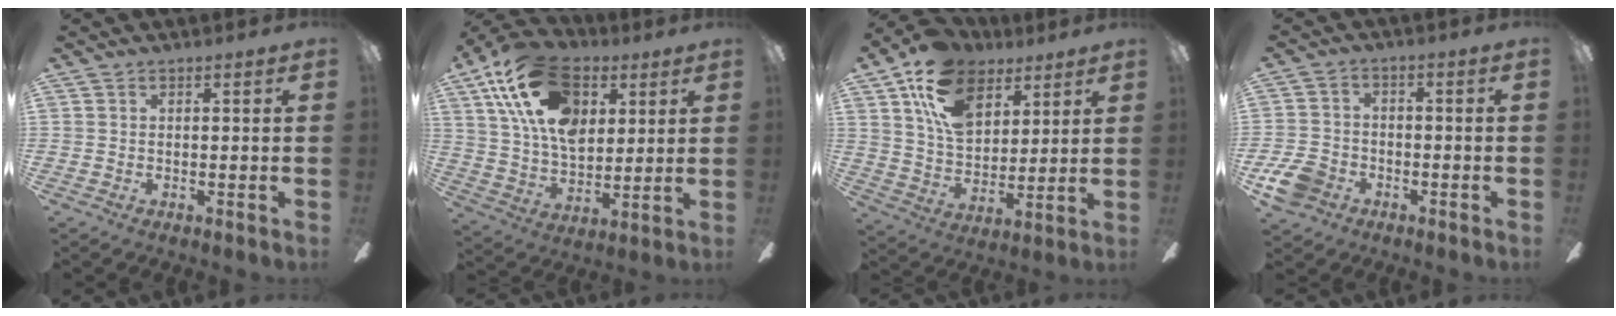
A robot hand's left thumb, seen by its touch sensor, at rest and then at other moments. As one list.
[{"total": 21.4, "force": [9.4, 13.1, 14.0], "torque": [-0.262, -0.013, 0.172]}, {"total": 17.4, "force": [9.9, 10.9, 9.3], "torque": [-0.176, -0.027, 0.187]}, {"total": 7.9, "force": [-4.3, 5.6, 3.4], "torque": [-0.086, 0.028, -0.083]}]